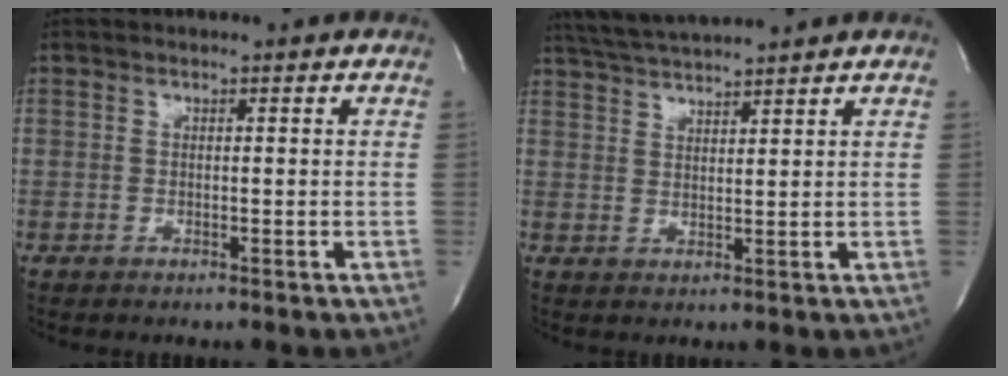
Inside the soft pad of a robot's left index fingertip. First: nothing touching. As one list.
[{"total": 6.7, "force": [6.2, -1.2, 2.1], "torque": [-0.047, 0.017, 0.114]}]